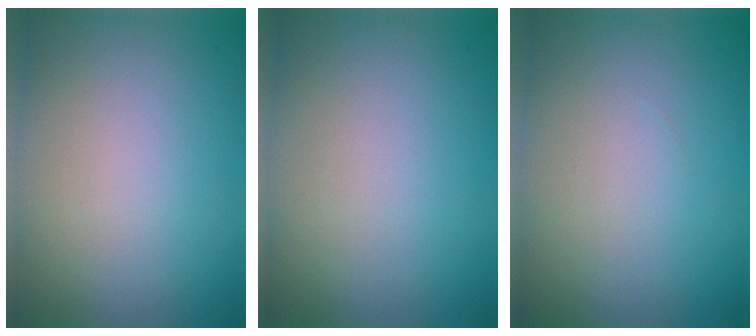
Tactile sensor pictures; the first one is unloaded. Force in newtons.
{"total": 0.0}
{"total": 0.0}